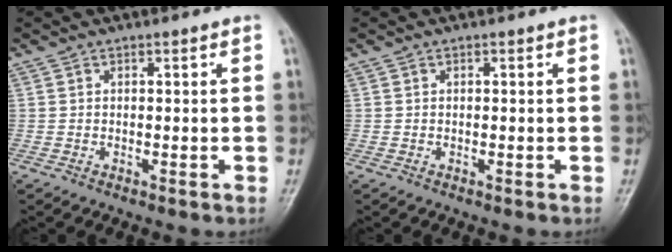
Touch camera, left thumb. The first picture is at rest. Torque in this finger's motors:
{"motor_torque": [0.00, 0.00, 0.00, 0.00, 0.00]}